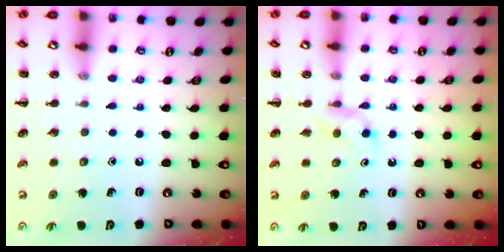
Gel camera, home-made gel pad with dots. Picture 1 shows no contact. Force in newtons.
{"total": 2.6, "press": 2.4, "slide": 1.0}